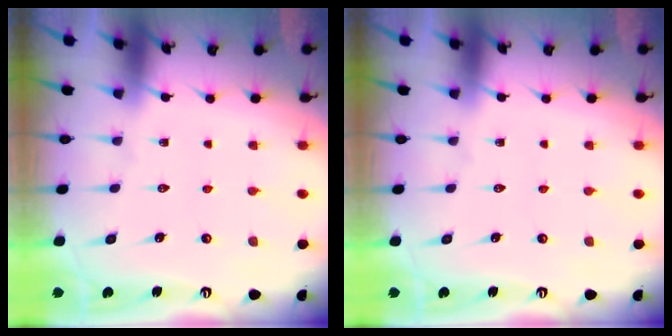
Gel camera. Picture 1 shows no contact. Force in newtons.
{"total": 0.0}